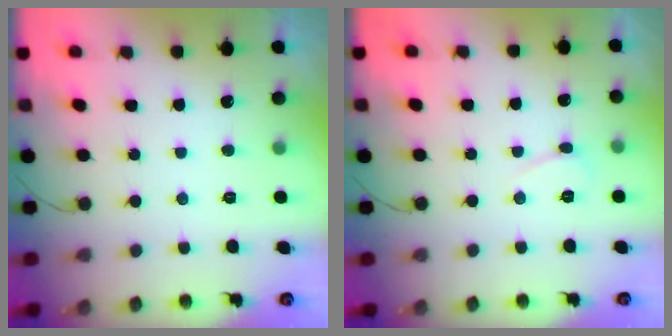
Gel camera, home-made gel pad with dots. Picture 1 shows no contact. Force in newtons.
{"total": 3.0, "press": 3.0, "slide": 0.3}